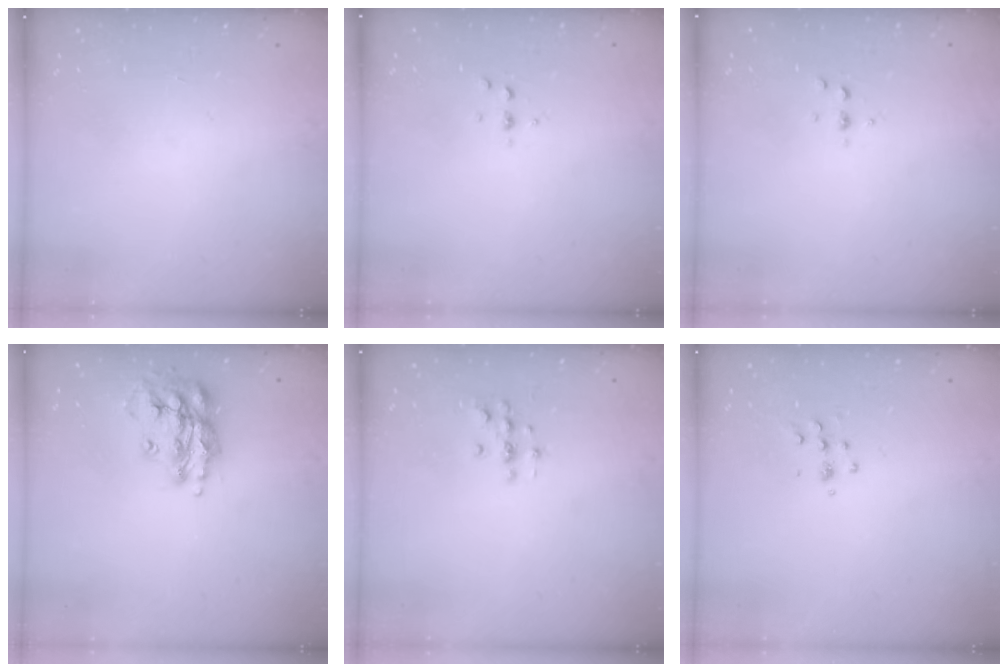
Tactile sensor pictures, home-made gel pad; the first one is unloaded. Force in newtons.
{"total": 2.5, "press": 2.4, "slide": 0.2}
{"total": 2.5, "press": 2.4, "slide": 0.2}
{"total": 17.4, "press": 17.4, "slide": 1.4}
{"total": 2.0, "press": 2.0, "slide": 0.2}
{"total": 5.4, "press": 5.4, "slide": 0.6}